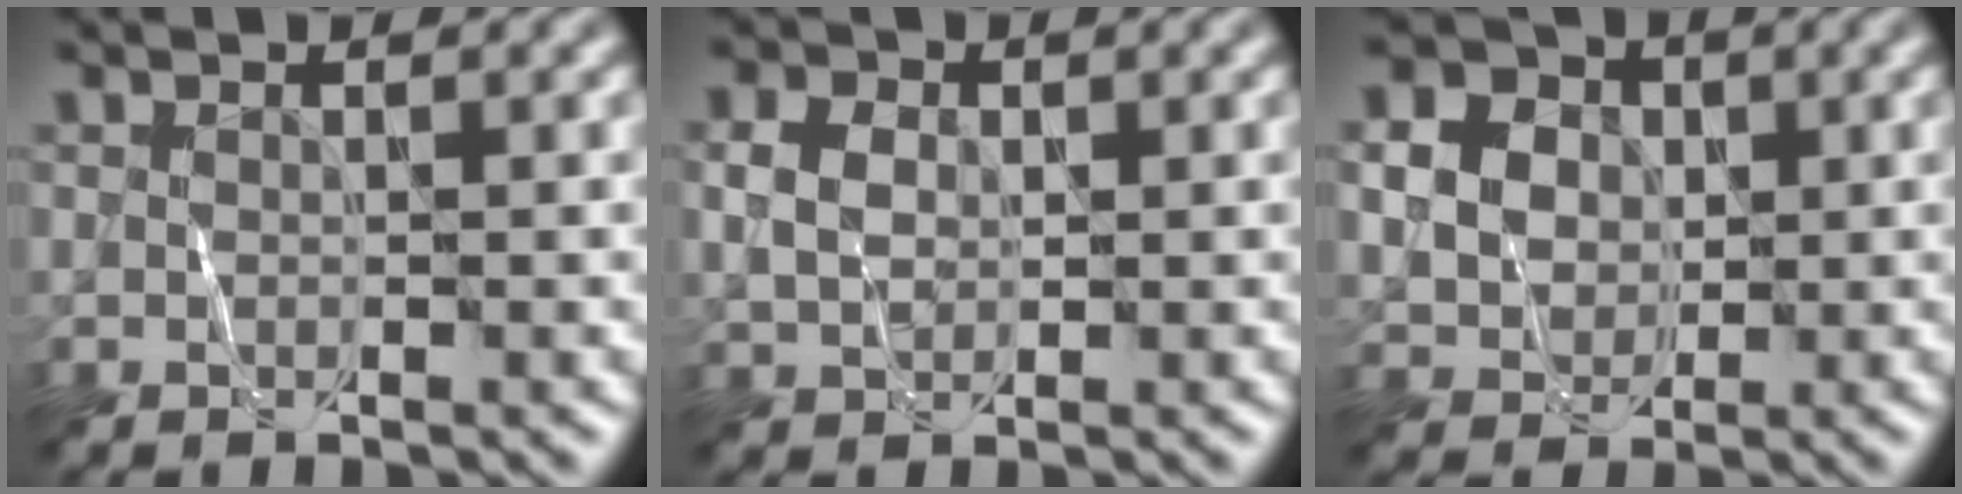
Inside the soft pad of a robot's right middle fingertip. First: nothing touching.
{"total": 2.8, "force": [0.4, 2.1, 1.7], "torque": [-0.040, 0.004, 0.005]}
{"total": 4.2, "force": [0.6, 3.6, 2.1], "torque": [-0.042, 0.005, 0.008]}